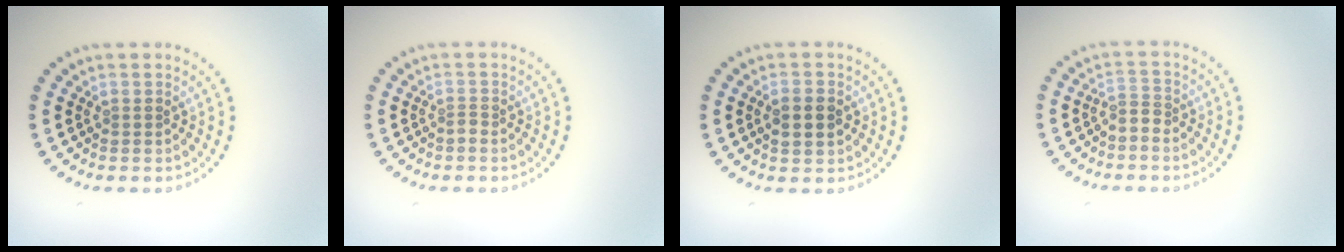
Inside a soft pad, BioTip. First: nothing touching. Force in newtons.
{"total": 0.7, "press": 0.4, "slide": 0.6}
{"total": 2.3, "press": 2.3, "slide": 0.1}
{"total": 1.6, "press": 1.0, "slide": 1.2}